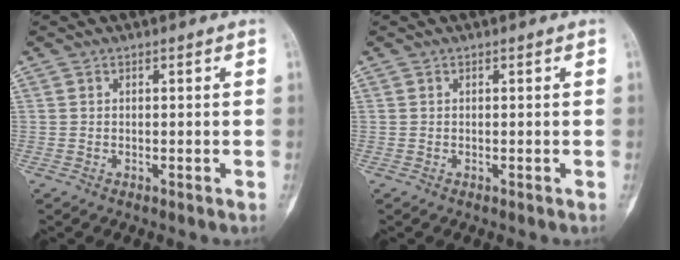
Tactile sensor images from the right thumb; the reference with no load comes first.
{"total": 0.0}